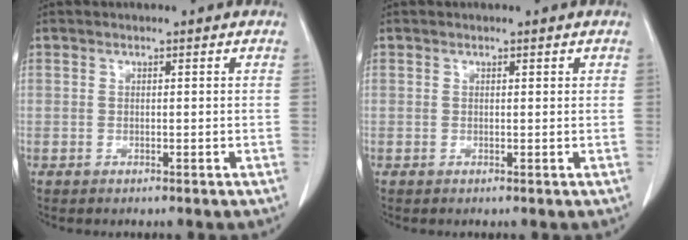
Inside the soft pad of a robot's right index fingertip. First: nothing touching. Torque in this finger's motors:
{"motor_torque": [-0.16, 0.12, -0.05, -0.01]}